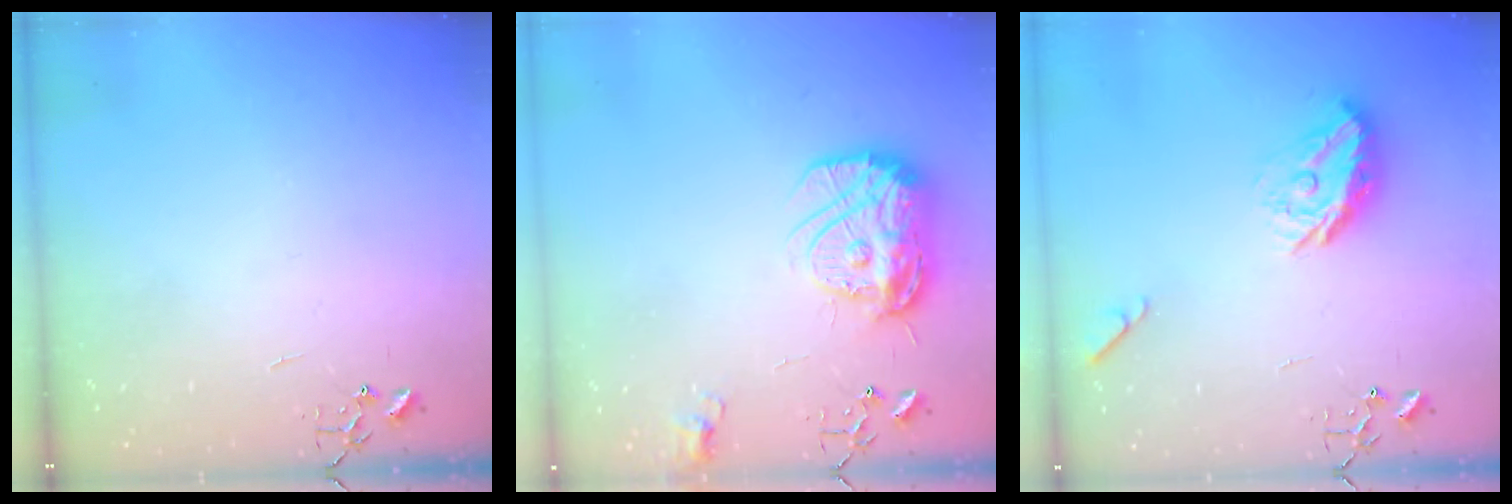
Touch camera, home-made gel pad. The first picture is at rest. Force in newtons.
{"total": 15.0, "press": 14.9, "slide": 1.1}
{"total": 13.5, "press": 13.4, "slide": 0.7}